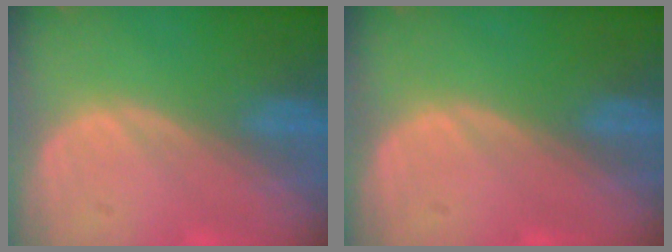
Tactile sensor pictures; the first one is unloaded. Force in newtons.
{"total": 0.0}